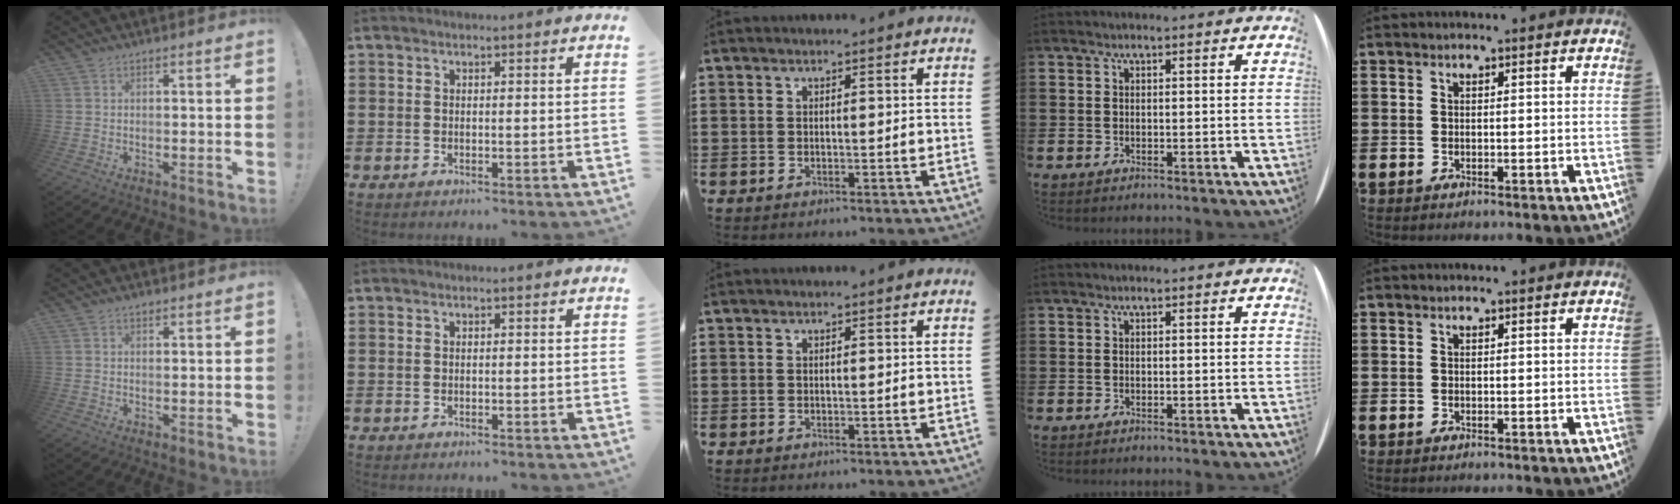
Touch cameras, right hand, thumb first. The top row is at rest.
{"thumb": {"total": 0.7, "force": [0.6, 0.2, 0.2], "torque": [0.000, -0.002, 0.011]}}